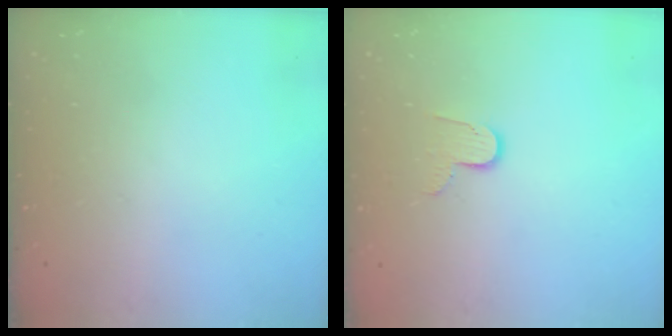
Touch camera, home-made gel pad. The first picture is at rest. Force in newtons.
{"total": 7.2, "press": 7.2, "slide": 0.6}